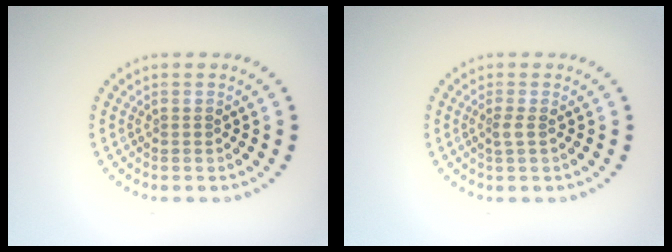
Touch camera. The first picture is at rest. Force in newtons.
{"total": 0.9, "press": 0.7, "slide": 0.5}